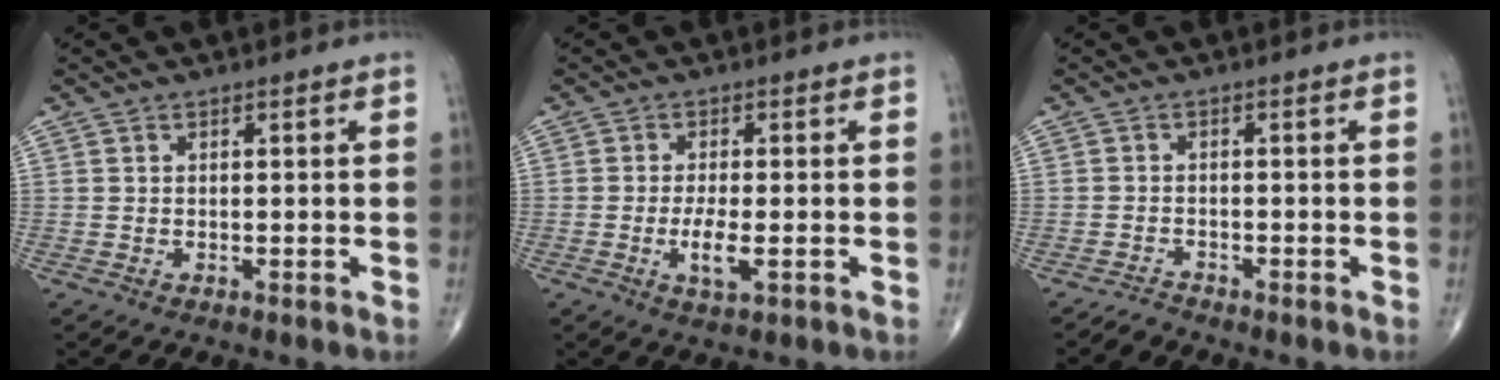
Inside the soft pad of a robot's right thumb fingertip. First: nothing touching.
{"total": 4.3, "force": [-1.1, 1.3, 3.9], "torque": [-0.078, -0.007, -0.019]}
{"total": 1.6, "force": [-1.6, 0.0, -0.5], "torque": [0.010, -0.004, -0.032]}